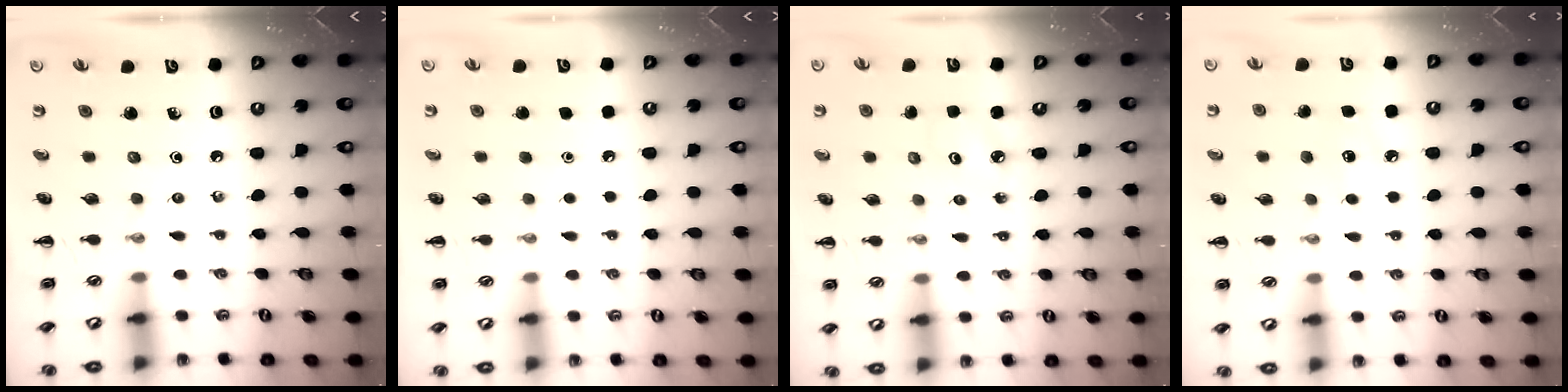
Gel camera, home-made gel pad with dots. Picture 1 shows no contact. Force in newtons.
{"total": 1.7, "press": 1.7, "slide": 0.1}
{"total": 2.8, "press": 2.7, "slide": 0.6}
{"total": 7.1, "press": 6.9, "slide": 1.9}